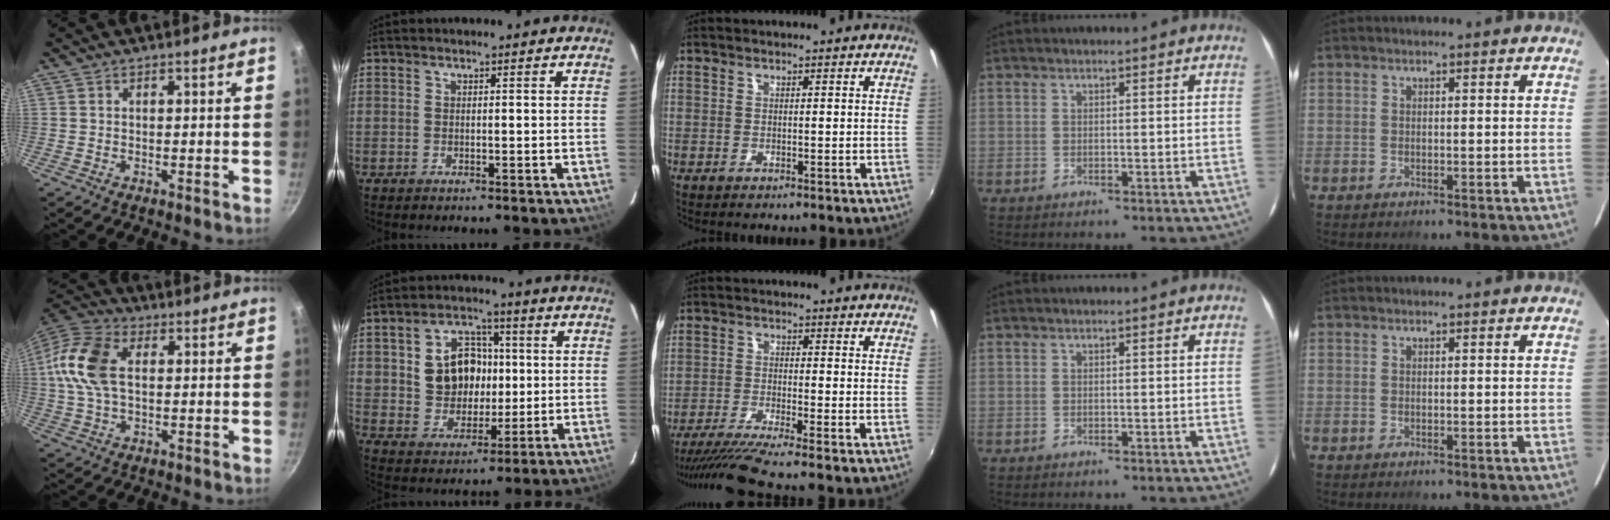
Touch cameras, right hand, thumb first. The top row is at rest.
{"thumb": {"total": 13.2, "force": [1.8, 8.0, 10.3], "torque": [-0.203, 0.023, 0.017]}, "index": {"total": 11.5, "force": [1.8, 9.4, 6.5], "torque": [-0.139, 0.028, 0.050]}, "middle": {"total": 7.8, "force": [-6.6, -1.3, 4.0], "torque": [-0.091, -0.028, -0.119]}}